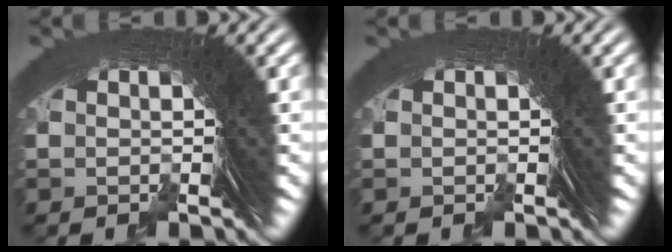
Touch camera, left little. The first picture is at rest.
{"total": 0.0}